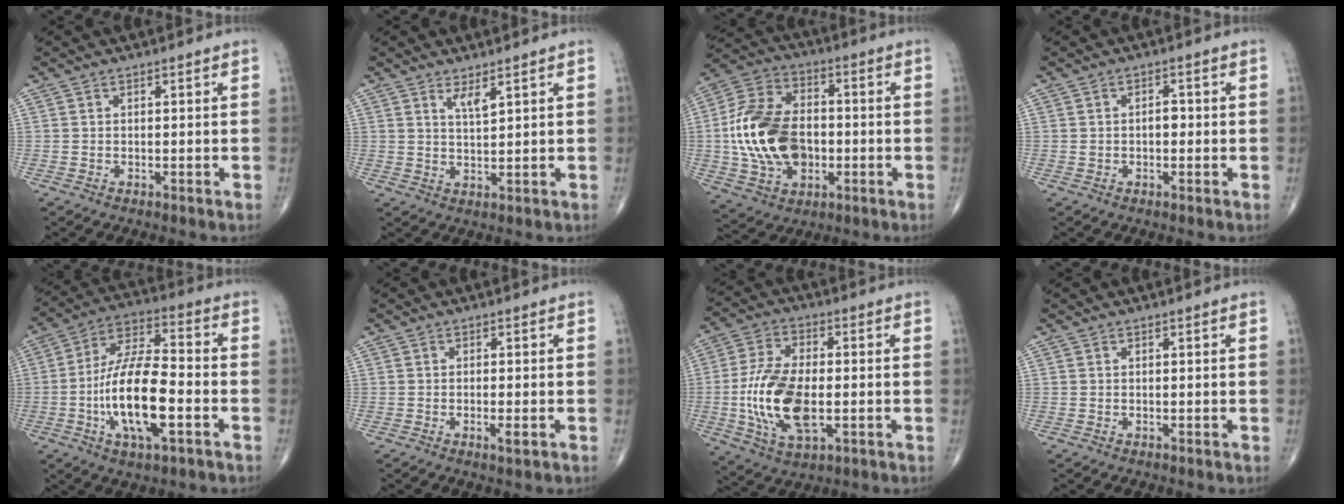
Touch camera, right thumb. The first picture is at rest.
{"total": 2.8, "force": [1.8, 0.5, 2.1], "torque": [-0.038, -0.019, 0.035]}
{"total": 18.7, "force": [-1.7, 12.5, 13.8], "torque": [-0.247, 0.020, -0.025]}
{"total": 2.0, "force": [-0.1, 1.3, 1.5], "torque": [-0.019, 0.009, -0.003]}
{"total": 16.9, "force": [-4.5, 6.3, 15.0], "torque": [-0.278, 0.031, -0.083]}
{"total": 2.0, "force": [-0.8, 0.3, 1.8], "torque": [-0.030, -0.005, -0.015]}
{"total": 15.5, "force": [-2.2, 7.8, 13.2], "torque": [-0.263, 0.002, -0.038]}
{"total": 0.0}